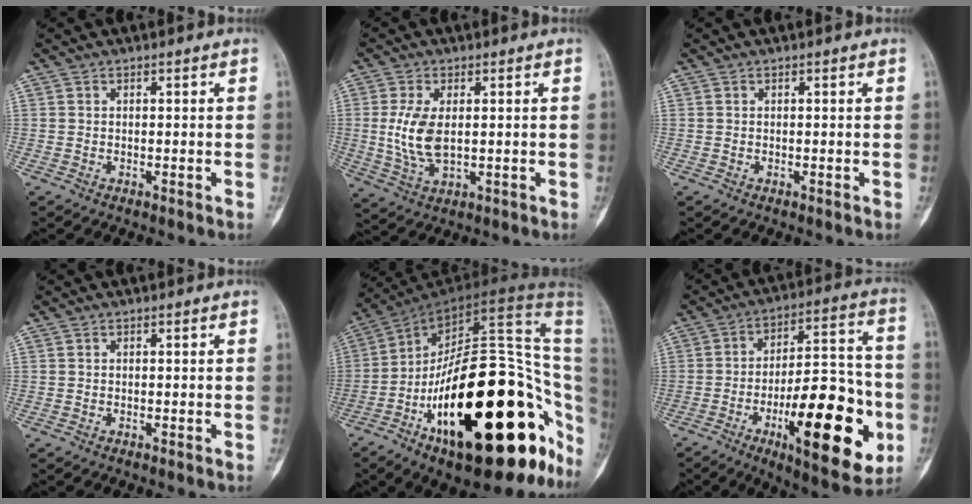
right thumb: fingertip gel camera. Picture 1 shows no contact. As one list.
[{"total": 8.2, "force": [0.6, 4.2, 7.0], "torque": [-0.151, -0.009, 0.019]}, {"total": 0.0}, {"total": 0.0}, {"total": 40.3, "force": [-10.3, 16.0, 35.5], "torque": [-0.436, 0.076, -0.152]}, {"total": 25.2, "force": [-8.2, 9.0, 22.0], "torque": [-0.296, 0.024, -0.113]}]